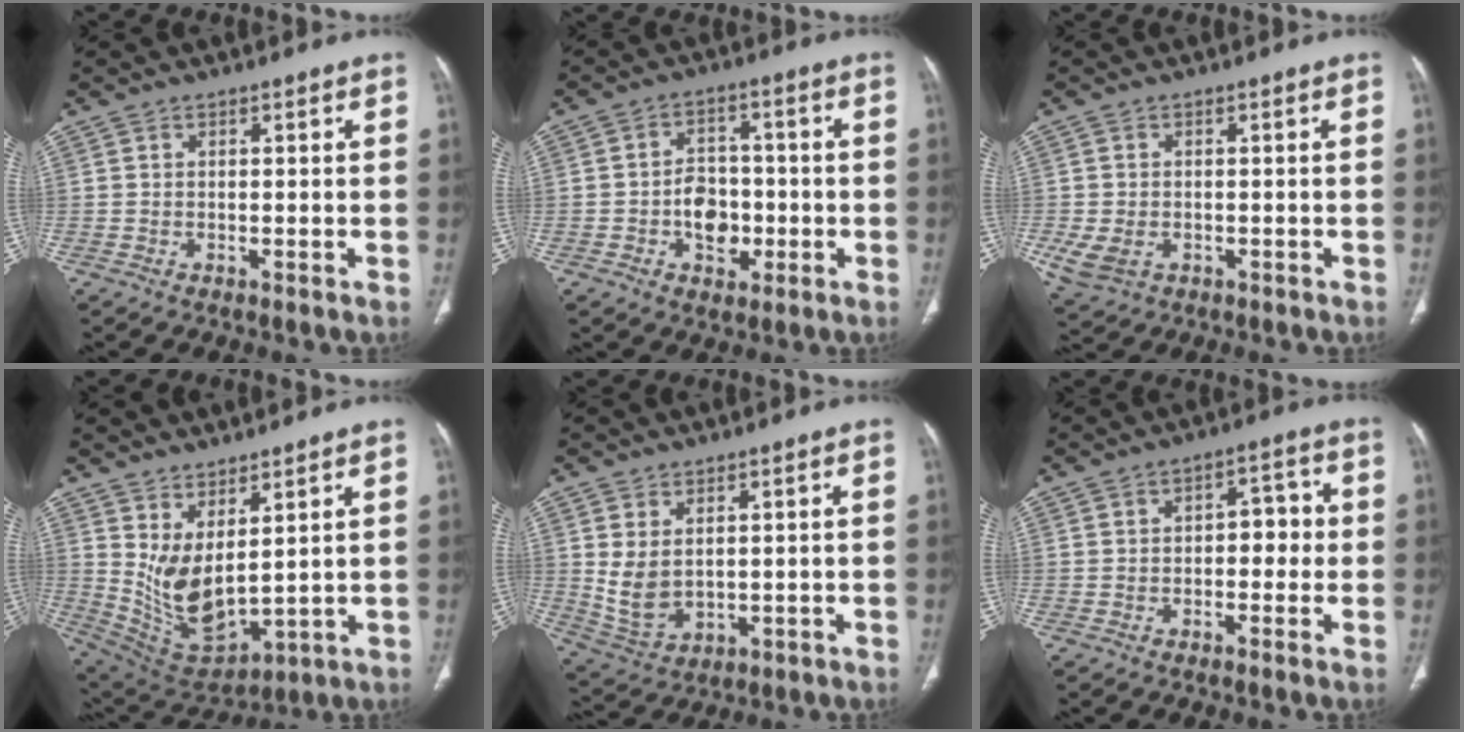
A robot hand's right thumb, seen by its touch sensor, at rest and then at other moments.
{"total": 7.6, "force": [-1.8, 5.6, 4.7], "torque": [-0.042, 0.018, -0.030]}
{"total": 5.4, "force": [-1.4, 3.9, 3.4], "torque": [-0.076, 0.001, -0.015]}
{"total": 11.3, "force": [4.0, 4.9, 9.4], "torque": [-0.170, -0.043, 0.102]}
{"total": 7.1, "force": [1.4, 4.6, 5.2], "torque": [-0.096, -0.011, 0.050]}
{"total": 5.2, "force": [-0.3, 3.2, 4.1], "torque": [-0.029, 0.020, -0.012]}